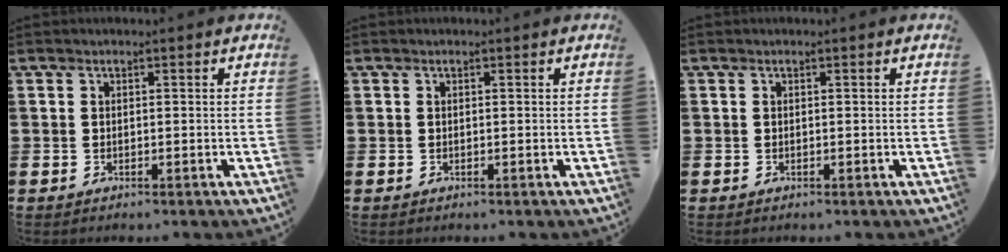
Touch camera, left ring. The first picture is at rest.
{"total": 0.0}
{"total": 0.0}